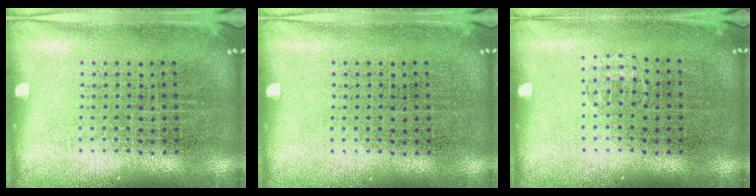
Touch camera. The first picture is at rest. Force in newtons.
{"total": 0.0}
{"total": 0.5, "press": 0.4, "slide": 0.3}